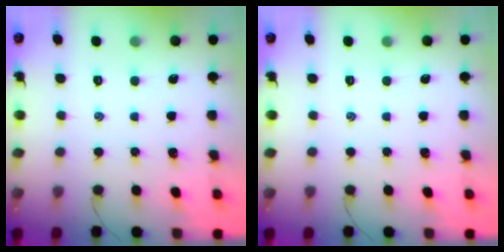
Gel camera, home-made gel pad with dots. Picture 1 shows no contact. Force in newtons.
{"total": 0.0}